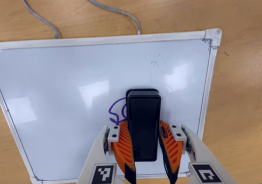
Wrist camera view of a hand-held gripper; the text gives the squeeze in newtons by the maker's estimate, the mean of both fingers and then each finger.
{"total": 16.1, "left": 16.4, "right": 15.8}